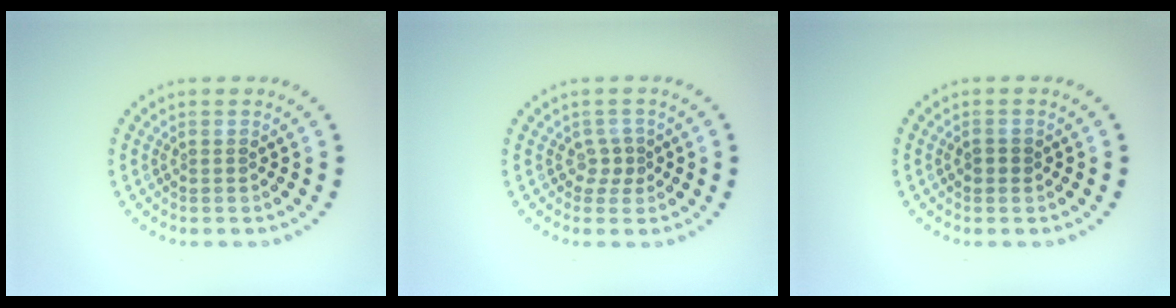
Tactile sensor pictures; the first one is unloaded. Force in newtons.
{"total": 1.5, "press": 1.0, "slide": 1.1}
{"total": 1.1, "press": 1.1, "slide": 0.2}